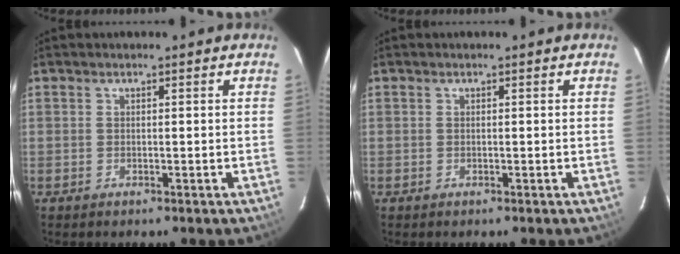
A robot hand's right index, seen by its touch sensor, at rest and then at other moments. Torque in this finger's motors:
{"motor_torque": [0.12, -0.10, 0.00, 0.01]}